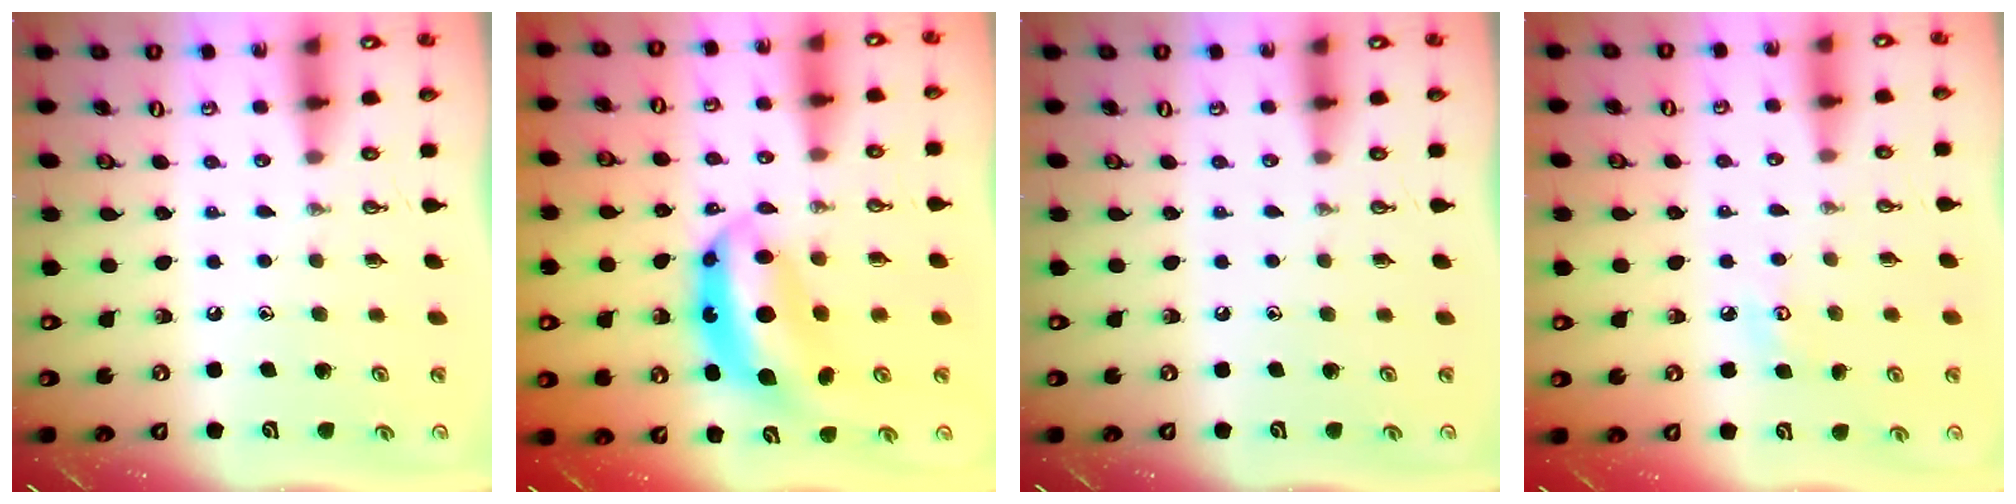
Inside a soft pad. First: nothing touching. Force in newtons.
{"total": 10.5, "press": 10.5, "slide": 0.9}
{"total": 0.0}
{"total": 4.9, "press": 4.8, "slide": 0.5}